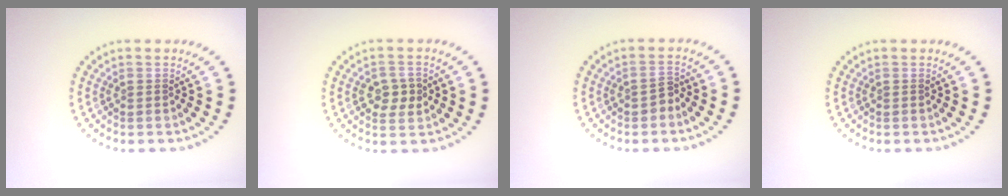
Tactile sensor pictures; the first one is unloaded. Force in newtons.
{"total": 2.7, "press": 2.7, "slide": 0.1}
{"total": 1.3, "press": 1.2, "slide": 0.5}
{"total": 0.0}